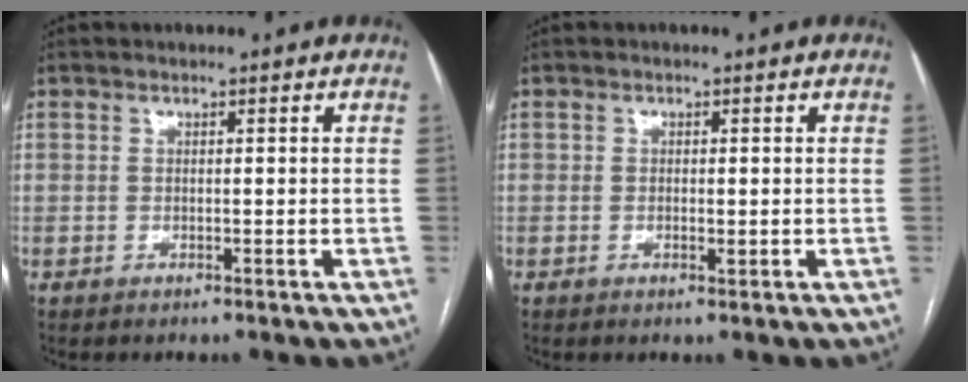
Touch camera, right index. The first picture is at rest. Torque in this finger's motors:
{"motor_torque": [-0.25, 0.10, 0.00, 0.00]}